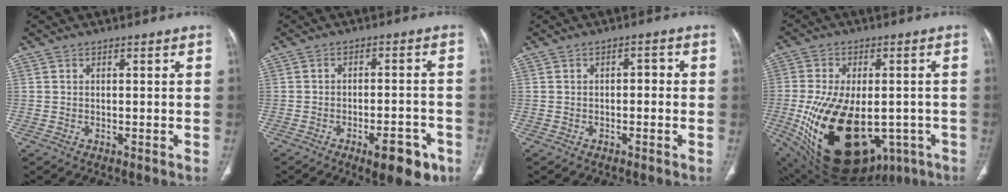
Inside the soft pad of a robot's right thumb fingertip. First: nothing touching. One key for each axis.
{"total": 9.1, "fx": -5.0, "fy": 3.4, "fz": 6.9, "tx": -0.076, "ty": 0.021, "tz": -0.063}
{"total": 2.2, "fx": -0.2, "fy": 1.3, "fz": 1.8, "tx": -0.017, "ty": 0.010, "tz": -0.009}
{"total": 27.3, "fx": -7.9, "fy": 15.8, "fz": 20.8, "tx": -0.366, "ty": -0.017, "tz": -0.089}